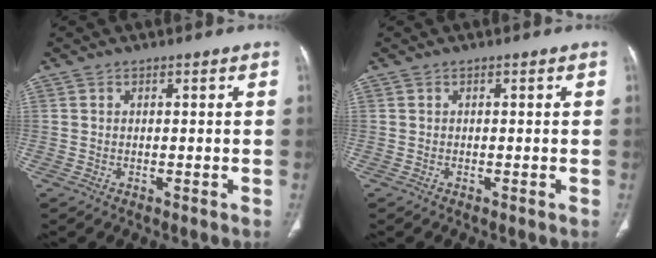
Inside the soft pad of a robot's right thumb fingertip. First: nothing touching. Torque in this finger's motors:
{"motor_torque": [0.00, 0.00, 0.00, 0.00, 0.03]}